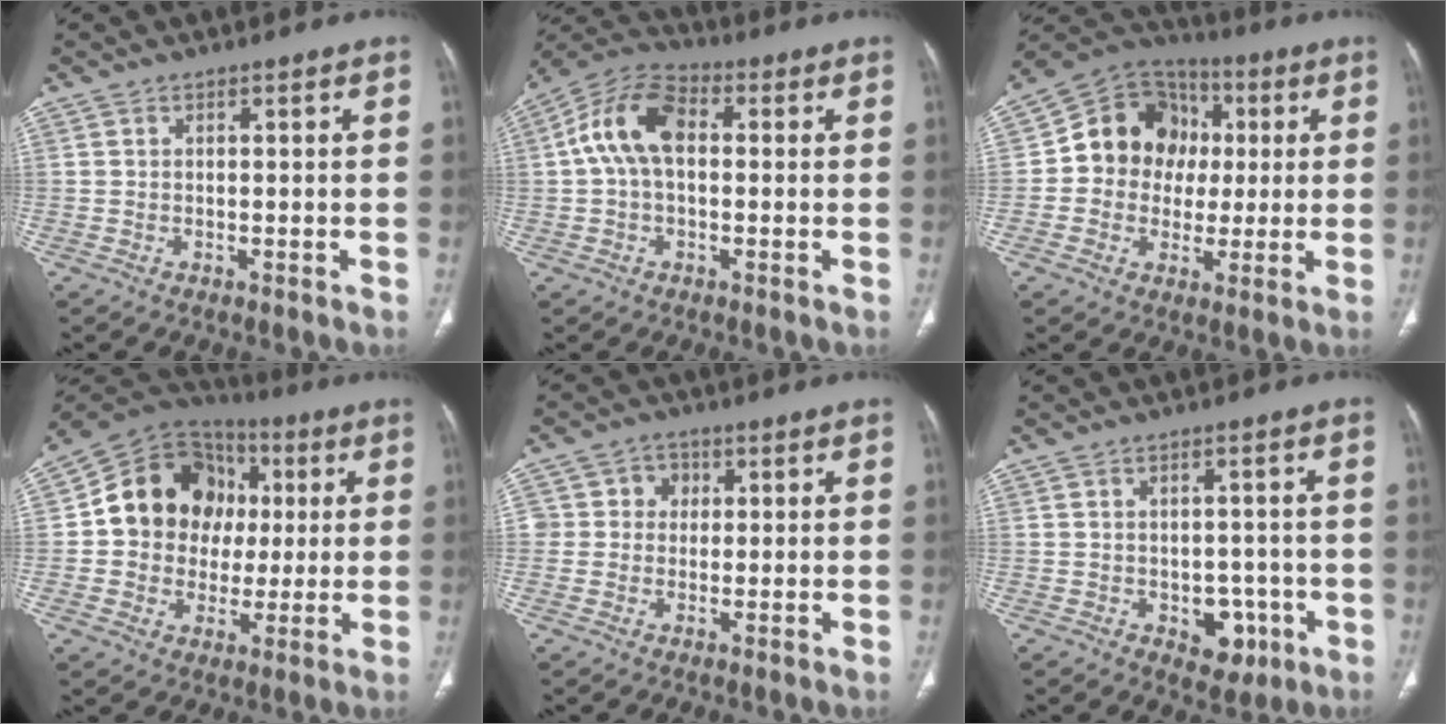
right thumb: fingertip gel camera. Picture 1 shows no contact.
{"total": 11.4, "force": [1.2, 7.0, 8.9], "torque": [-0.170, 0.032, 0.011]}
{"total": 15.4, "force": [1.2, 13.3, 7.6], "torque": [-0.078, 0.025, 0.012]}
{"total": 18.3, "force": [2.3, 15.5, 9.4], "torque": [-0.109, 0.029, 0.040]}
{"total": 4.7, "force": [0.7, 4.4, 1.2], "torque": [0.017, 0.008, 0.006]}
{"total": 6.5, "force": [-2.3, 4.5, 4.1], "torque": [-0.021, 0.011, -0.020]}